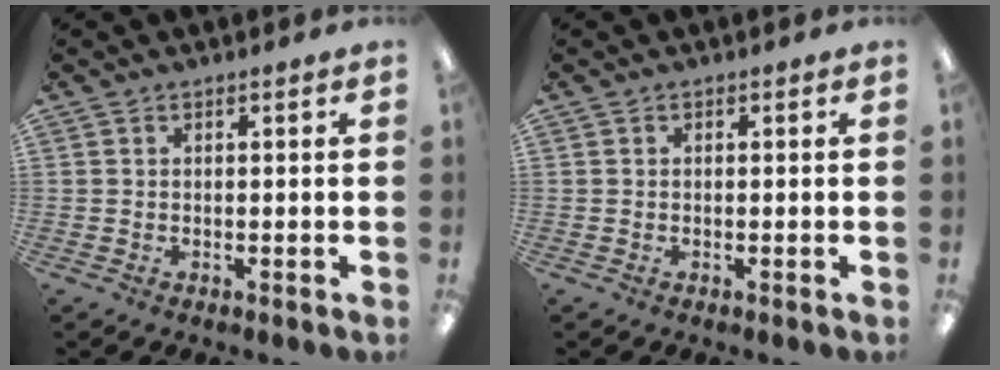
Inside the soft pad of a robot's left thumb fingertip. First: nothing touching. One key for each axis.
{"total": 0.0}